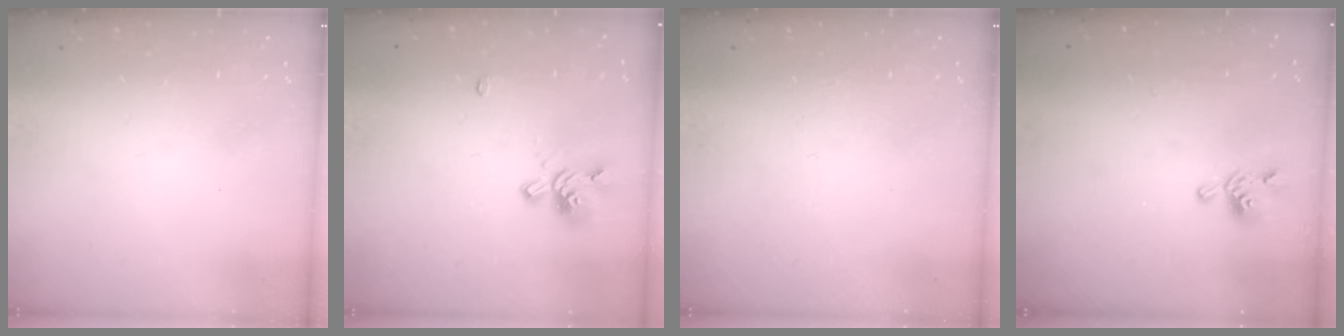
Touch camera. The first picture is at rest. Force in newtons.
{"total": 1.4, "press": 0.9, "slide": 1.1}
{"total": 0.0}
{"total": 2.3, "press": 2.2, "slide": 0.8}